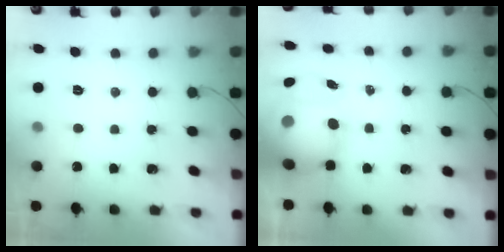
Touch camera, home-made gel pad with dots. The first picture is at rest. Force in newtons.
{"total": 14.0, "press": 13.6, "slide": 3.4}